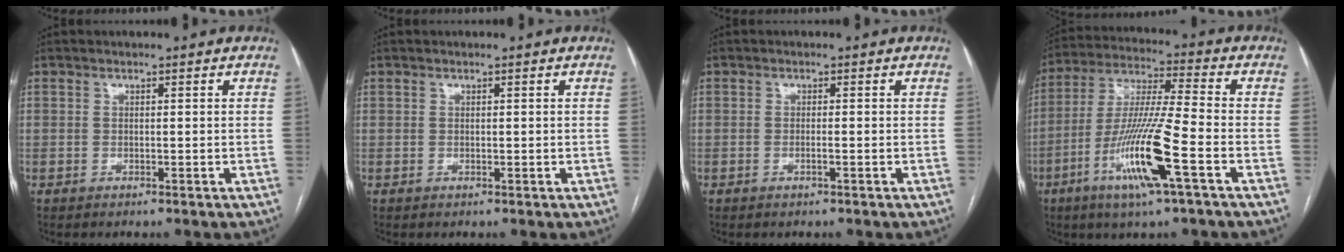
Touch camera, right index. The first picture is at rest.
{"total": 0.0}
{"total": 0.8, "force": [-0.4, 0.0, 0.8], "torque": [-0.016, 0.000, -0.006]}
{"total": 14.9, "force": [-6.0, 0.1, 13.6], "torque": [-0.276, -0.016, -0.115]}